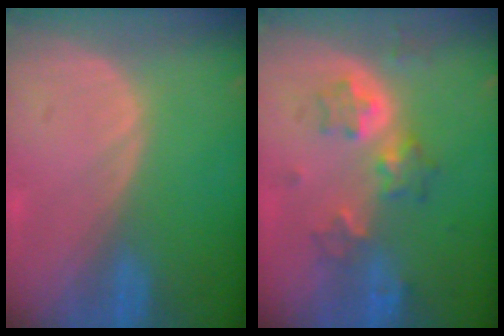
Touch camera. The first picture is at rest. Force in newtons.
{"total": 6.4, "press": 5.7, "slide": 3.0}